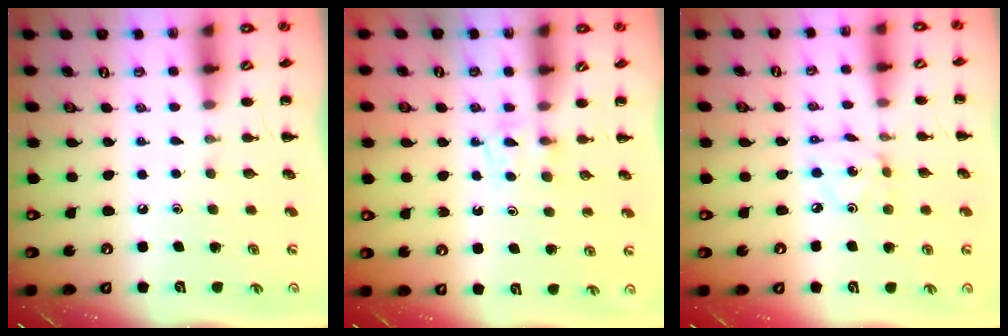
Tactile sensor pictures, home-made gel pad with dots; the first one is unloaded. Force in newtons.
{"total": 3.0, "press": 2.8, "slide": 1.1}
{"total": 2.2, "press": 2.1, "slide": 0.5}